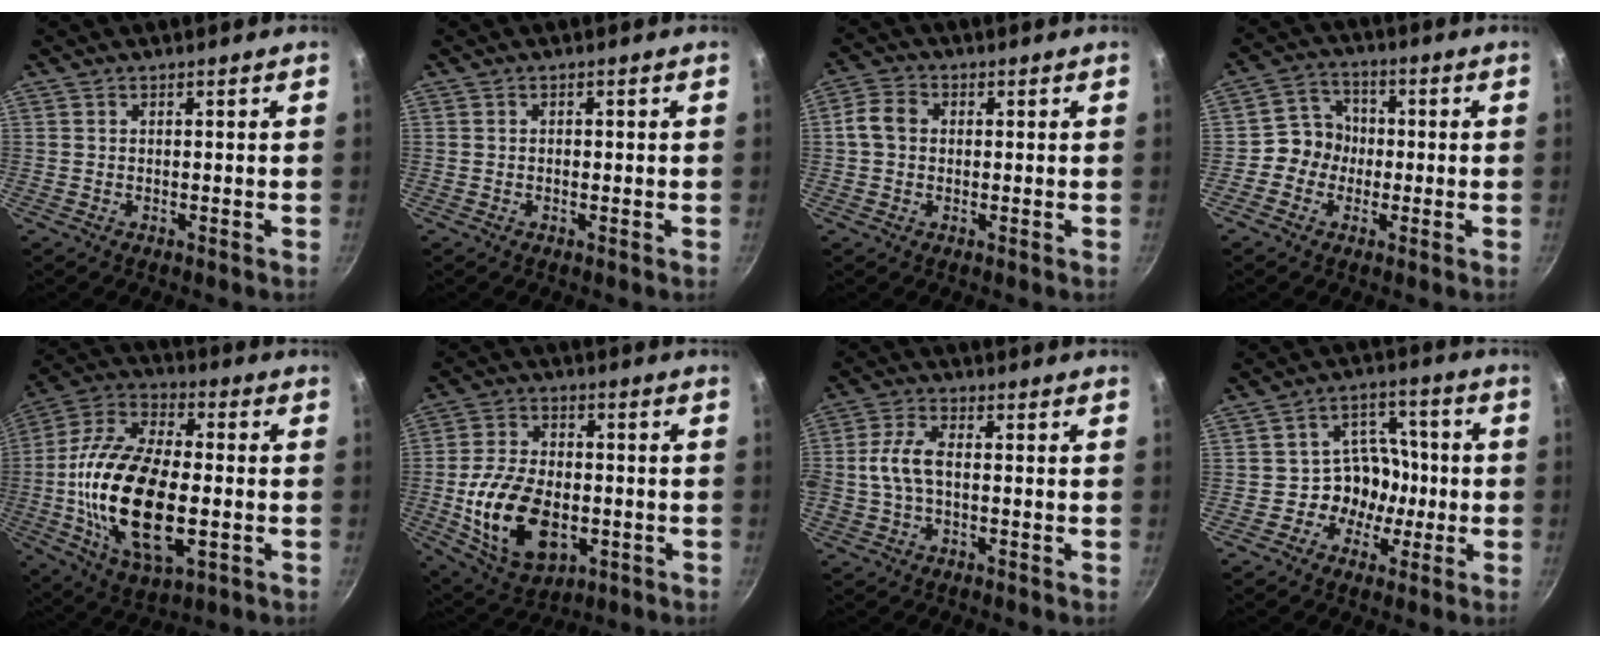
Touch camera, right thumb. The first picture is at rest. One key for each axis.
{"total": 0.6, "fx": -0.1, "fy": 0.4, "fz": 0.5, "tx": -0.006, "ty": 0.002, "tz": -0.002}
{"total": 5.2, "fx": 0.3, "fy": 4.1, "fz": 3.1, "tx": -0.057, "ty": 0.014, "tz": 0.000}
{"total": 7.4, "fx": -1.4, "fy": 6.8, "fz": 2.7, "tx": -0.012, "ty": 0.026, "tz": -0.039}
{"total": 24.8, "fx": -3.3, "fy": 12.3, "fz": 21.3, "tx": -0.419, "ty": 0.007, "tz": -0.051}
{"total": 17.7, "fx": -3.8, "fy": 11.0, "fz": 13.4, "tx": -0.223, "ty": 0.007, "tz": -0.052}
{"total": 6.8, "fx": -0.4, "fy": 3.8, "fz": 5.6, "tx": -0.128, "ty": 0.019, "tz": -0.011}
{"total": 9.7, "fx": -2.0, "fy": 8.1, "fz": 5.1, "tx": -0.031, "ty": 0.040, "tz": -0.041}